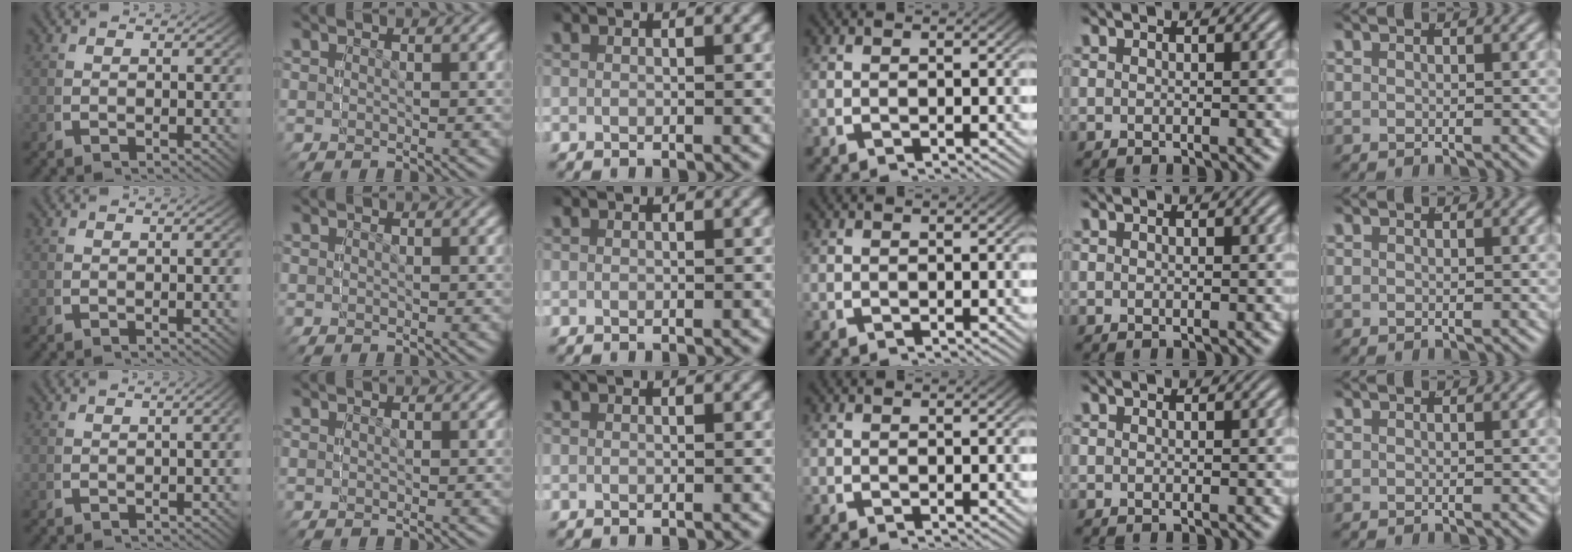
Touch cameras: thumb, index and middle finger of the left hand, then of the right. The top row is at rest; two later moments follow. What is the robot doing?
{"motion": "grasp_and_lifting", "object": "bottle"}